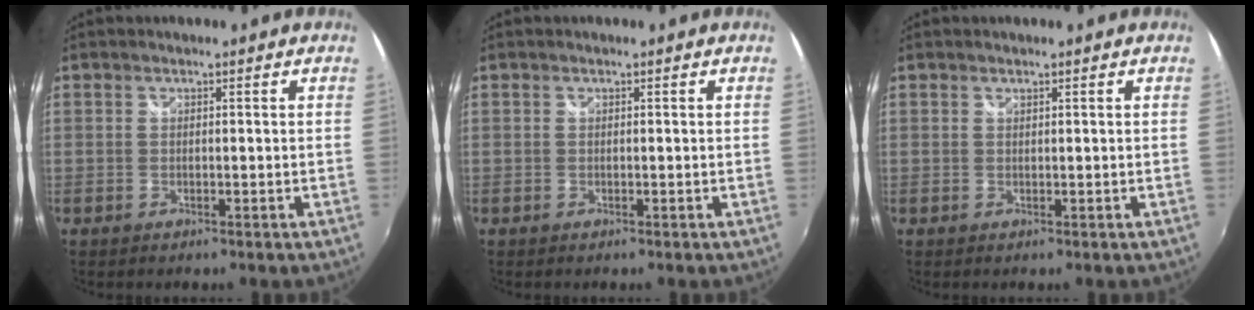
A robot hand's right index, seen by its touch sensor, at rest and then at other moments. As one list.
[{"total": 0.0}, {"total": 0.0}]